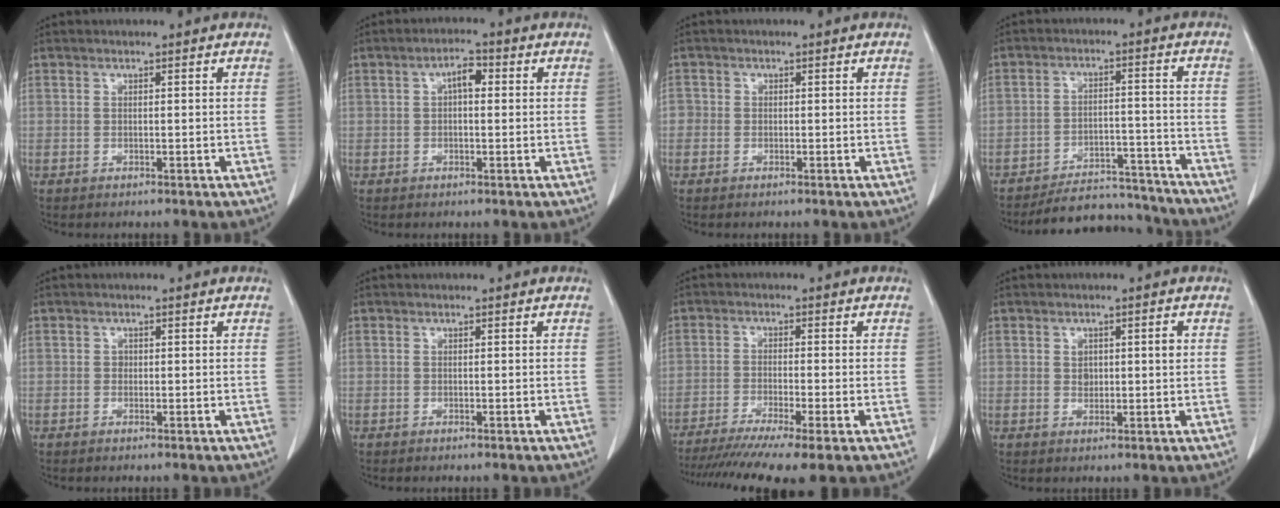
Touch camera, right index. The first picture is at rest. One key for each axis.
{"total": 3.2, "fx": 0.6, "fy": 1.4, "fz": 2.8, "tx": -0.050, "ty": 0.016, "tz": 0.008}
{"total": 1.3, "fx": -0.3, "fy": 1.3, "fz": 0.3, "tx": 0.003, "ty": 0.006, "tz": -0.008}
{"total": 10.8, "fx": -10.3, "fy": 2.9, "fz": 0.4, "tx": 0.013, "ty": 0.028, "tz": -0.147}
{"total": 0.5, "fx": 0.1, "fy": 0.5, "fz": 0.2, "tx": 0.004, "ty": 0.004, "tz": 0.001}
{"total": 0.0}
{"total": 11.8, "fx": -9.0, "fy": -0.2, "fz": 7.5, "tx": -0.122, "ty": -0.025, "tz": -0.144}
{"total": 2.4, "fx": 0.6, "fy": 1.4, "fz": 1.9, "tx": -0.028, "ty": 0.008, "tz": 0.016}